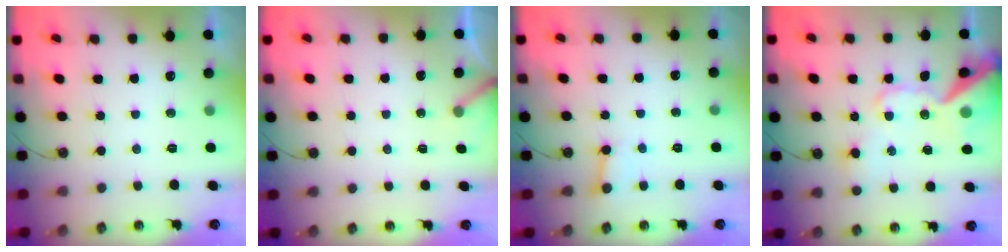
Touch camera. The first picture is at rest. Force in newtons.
{"total": 2.5, "press": 2.5, "slide": 0.1}
{"total": 2.7, "press": 2.7, "slide": 0.3}
{"total": 17.3, "press": 17.2, "slide": 2.3}